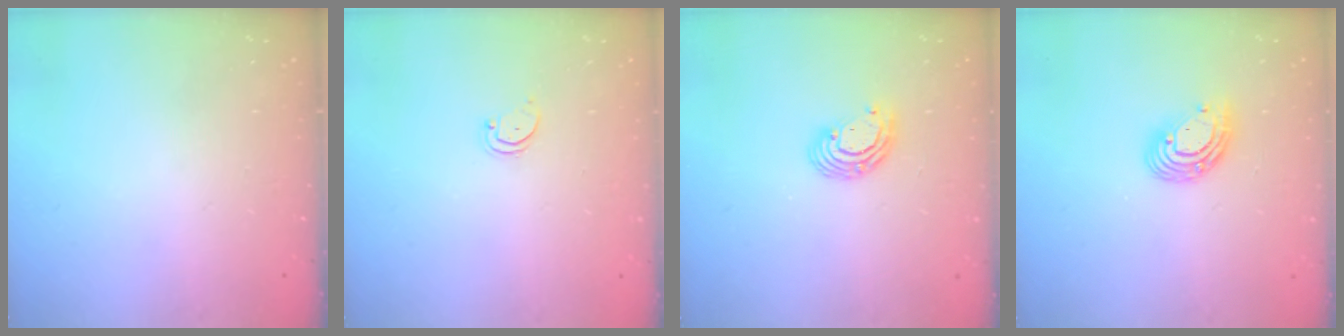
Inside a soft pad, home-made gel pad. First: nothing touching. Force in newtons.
{"total": 1.8, "press": 1.7, "slide": 0.2}
{"total": 7.2, "press": 7.2, "slide": 1.0}
{"total": 9.5, "press": 9.4, "slide": 1.7}